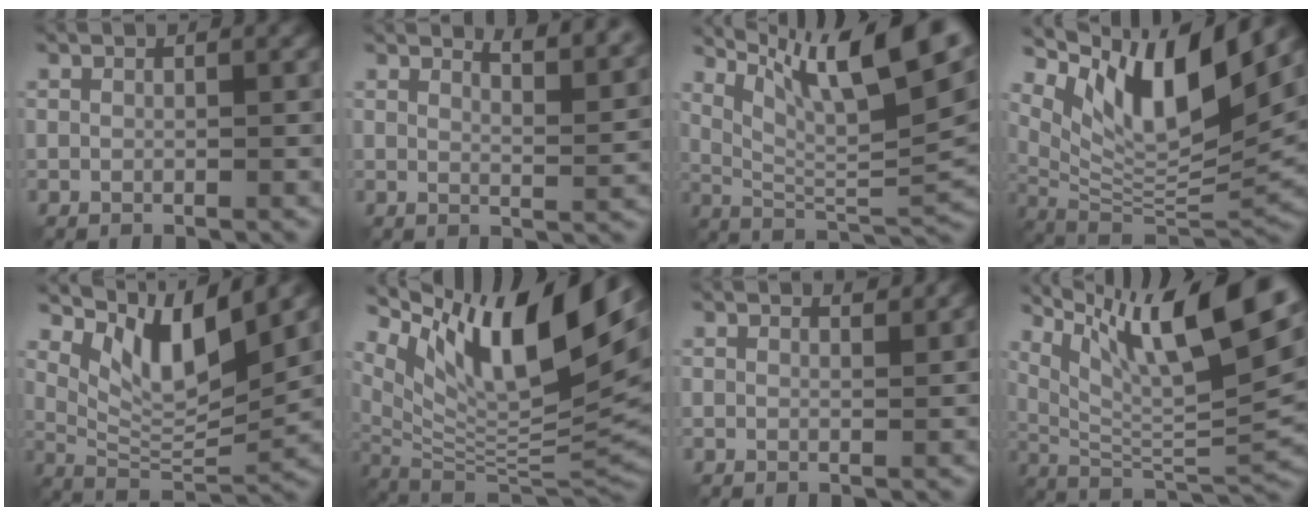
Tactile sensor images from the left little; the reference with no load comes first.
{"total": 6.3, "force": [4.9, 1.8, 3.6], "torque": [-0.036, 0.015, 0.048]}
{"total": 12.5, "force": [6.5, 3.3, 10.2], "torque": [-0.171, 0.010, 0.125]}
{"total": 11.9, "force": [5.3, 4.1, 9.8], "torque": [-0.165, -0.004, 0.110]}
{"total": 7.8, "force": [3.6, 2.8, 6.3], "torque": [-0.109, -0.010, 0.074]}
{"total": 15.3, "force": [6.4, 5.9, 12.6], "torque": [-0.231, 0.016, 0.123]}
{"total": 2.2, "force": [1.9, 0.6, 1.0], "torque": [-0.005, 0.008, 0.017]}
{"total": 13.9, "force": [7.1, 3.7, 11.3], "torque": [-0.195, 0.015, 0.137]}